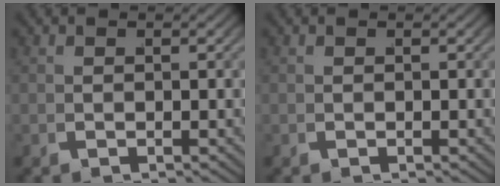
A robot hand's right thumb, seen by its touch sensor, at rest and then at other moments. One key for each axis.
{"total": 0.0}